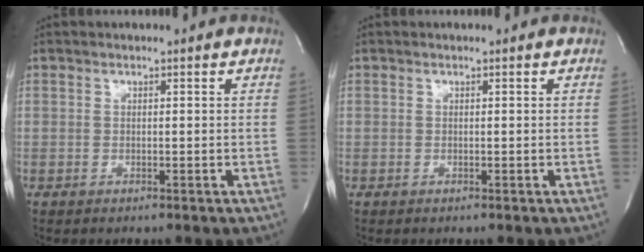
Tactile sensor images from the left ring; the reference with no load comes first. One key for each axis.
{"total": 0.0}